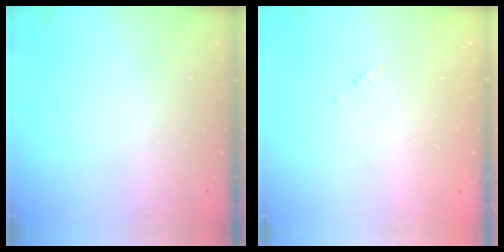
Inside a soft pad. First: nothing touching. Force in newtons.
{"total": 1.7, "press": 1.7, "slide": 0.3}